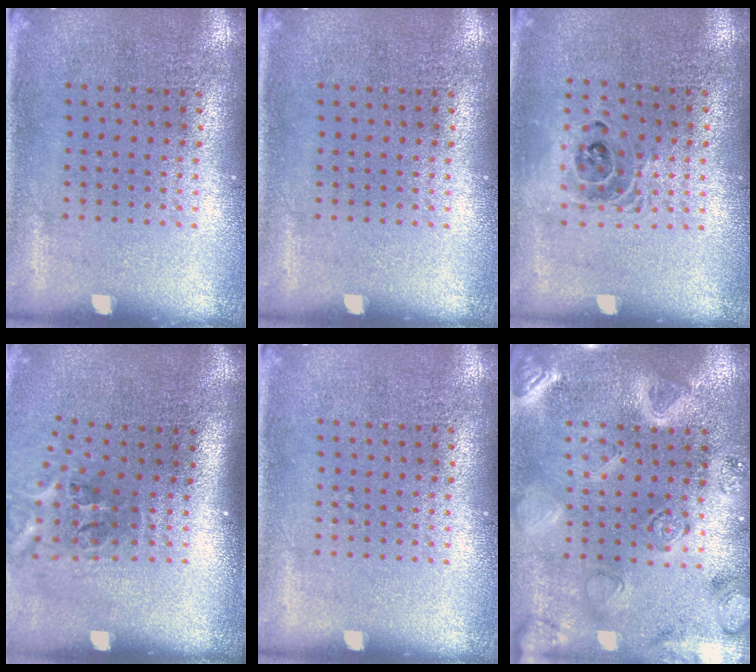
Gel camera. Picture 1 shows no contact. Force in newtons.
{"total": 0.0}
{"total": 1.4, "press": 1.2, "slide": 0.7}
{"total": 2.3, "press": 1.4, "slide": 1.8}
{"total": 0.0}
{"total": 3.0, "press": 2.9, "slide": 0.8}